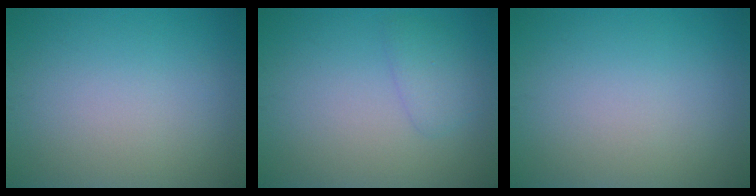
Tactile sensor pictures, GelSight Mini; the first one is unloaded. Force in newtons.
{"total": 1.8, "press": 1.8, "slide": 0.0}
{"total": 0.0}